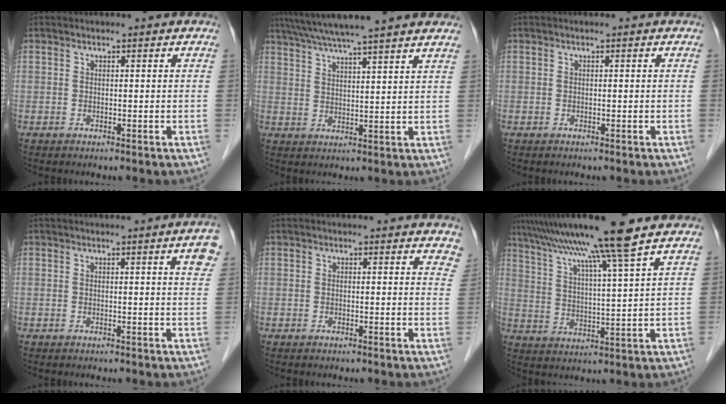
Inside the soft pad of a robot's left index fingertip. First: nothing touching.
{"total": 17.3, "force": [14.8, 0.2, 8.9], "torque": [-0.151, 0.044, 0.204]}
{"total": 0.0}
{"total": 3.4, "force": [1.6, 0.0, 3.0], "torque": [-0.029, -0.002, 0.016]}
{"total": 4.6, "force": [4.0, 1.6, 1.8], "torque": [-0.001, -0.007, 0.024]}
{"total": 14.0, "force": [10.8, -2.2, 8.6], "torque": [-0.146, 0.015, 0.169]}